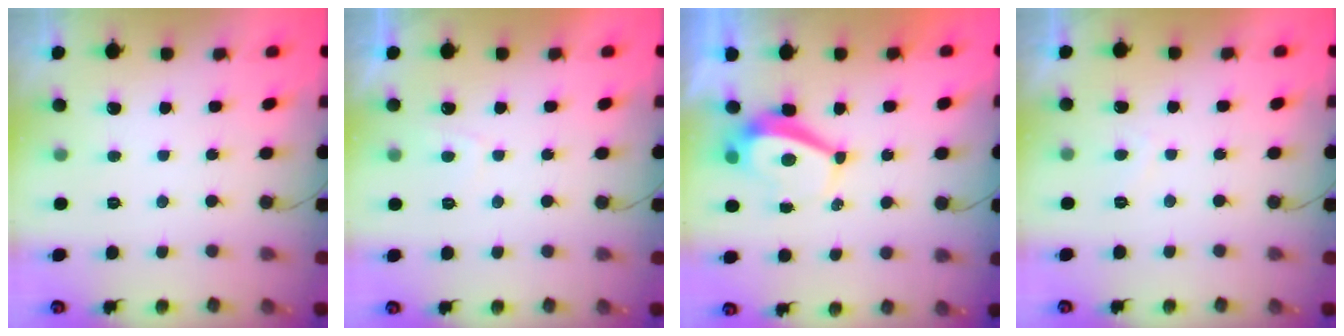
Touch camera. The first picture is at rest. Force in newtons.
{"total": 1.0, "press": 0.8, "slide": 0.6}
{"total": 3.9, "press": 3.8, "slide": 0.5}
{"total": 1.1, "press": 0.8, "slide": 0.7}